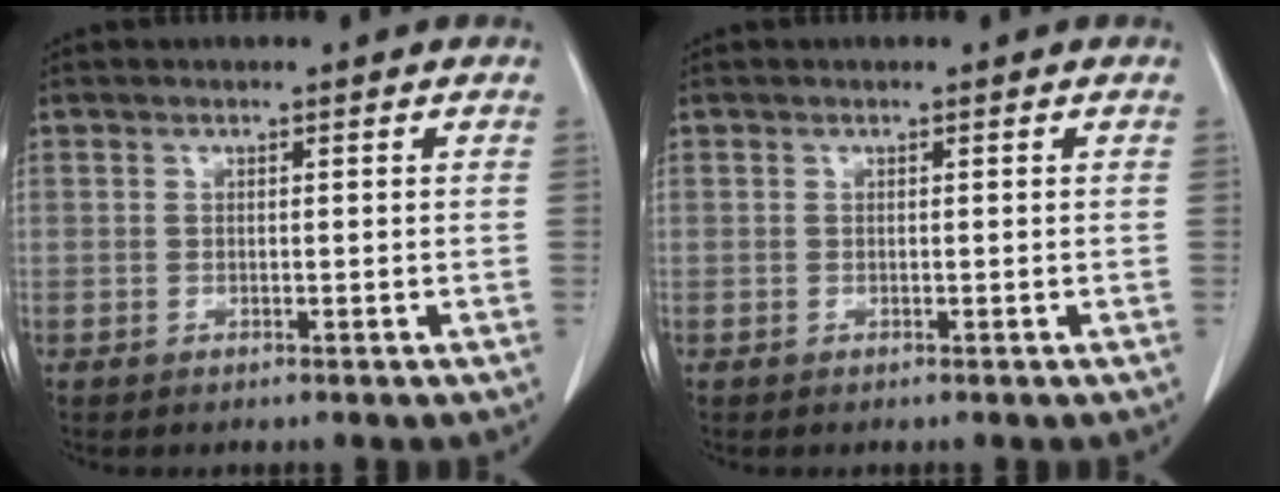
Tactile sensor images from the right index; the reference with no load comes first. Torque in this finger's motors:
{"motor_torque": [0.00, 0.00, 0.00, 0.00]}